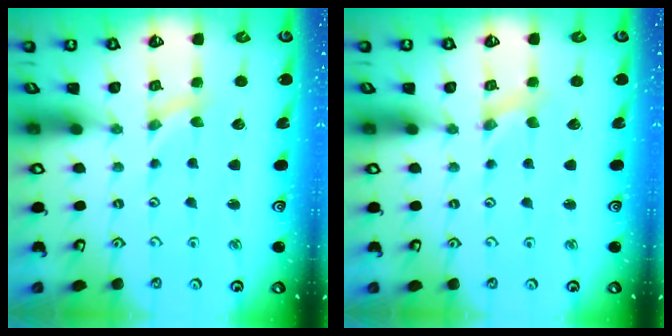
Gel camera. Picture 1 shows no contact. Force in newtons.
{"total": 0.0}